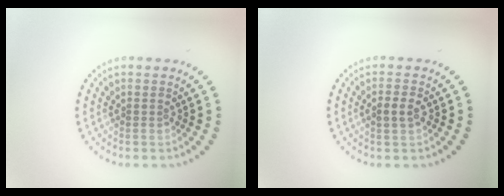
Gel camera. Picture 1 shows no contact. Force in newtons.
{"total": 1.9, "press": 1.9, "slide": 0.1}